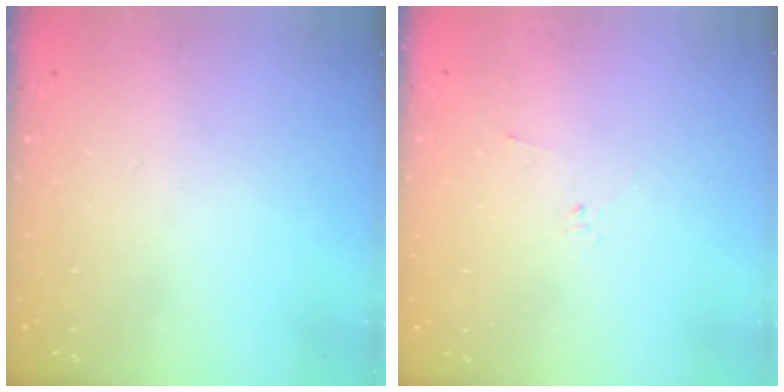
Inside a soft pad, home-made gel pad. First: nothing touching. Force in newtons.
{"total": 2.2, "press": 2.1, "slide": 0.7}